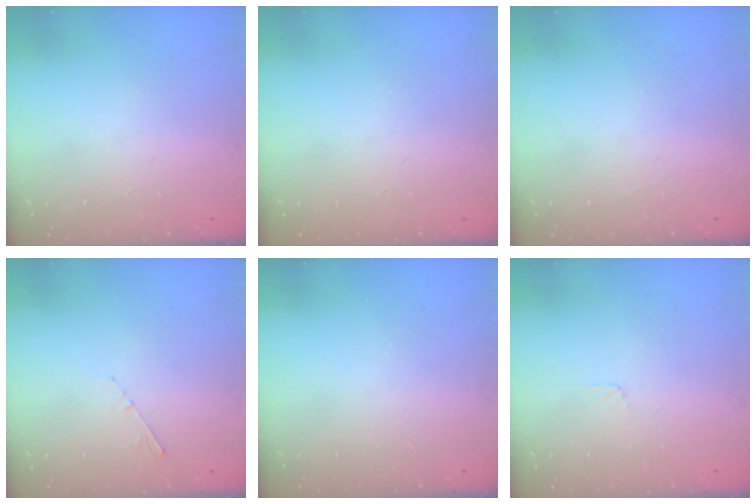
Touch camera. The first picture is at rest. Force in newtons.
{"total": 0.0}
{"total": 0.0}
{"total": 2.8, "press": 2.8, "slide": 0.4}
{"total": 0.0}
{"total": 3.3, "press": 3.3, "slide": 0.4}